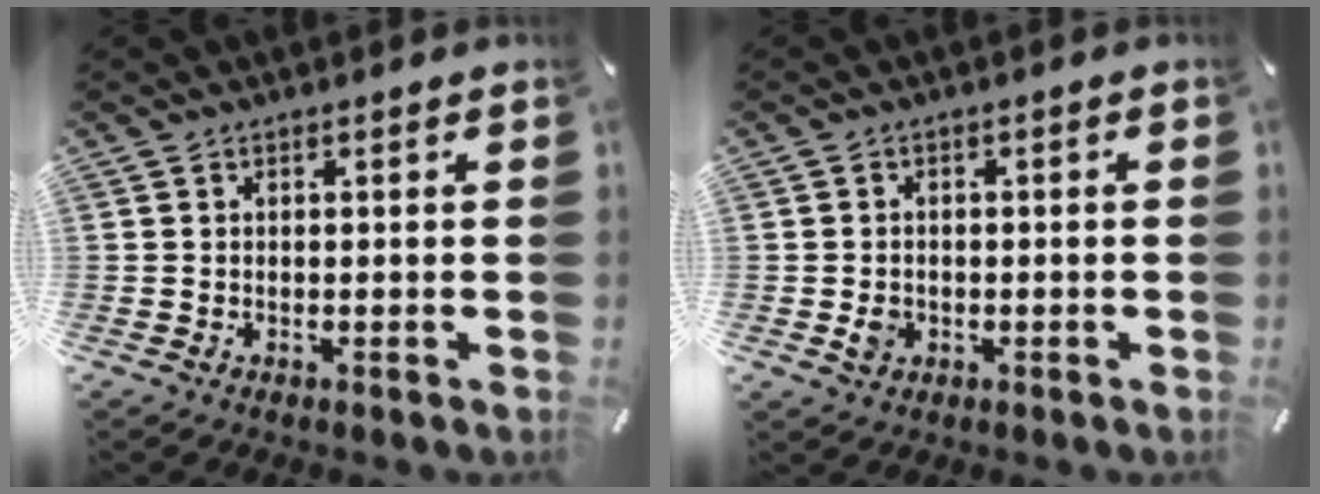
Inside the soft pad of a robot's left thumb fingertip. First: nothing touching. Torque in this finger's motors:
{"motor_torque": [0.17, 0.32, 0.06, 0.02, 0.04]}